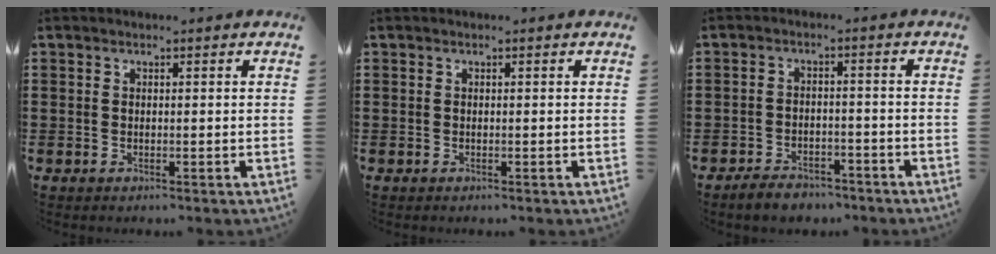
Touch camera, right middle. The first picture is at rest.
{"total": 0.0}
{"total": 3.4, "force": [-3.3, 0.9, 0.5], "torque": [-0.012, 0.006, -0.068]}